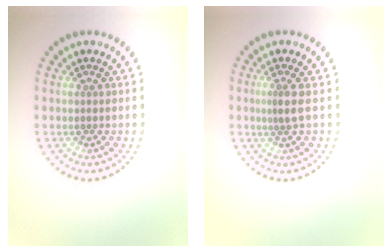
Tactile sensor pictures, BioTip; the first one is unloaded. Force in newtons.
{"total": 1.3, "press": 0.9, "slide": 0.9}